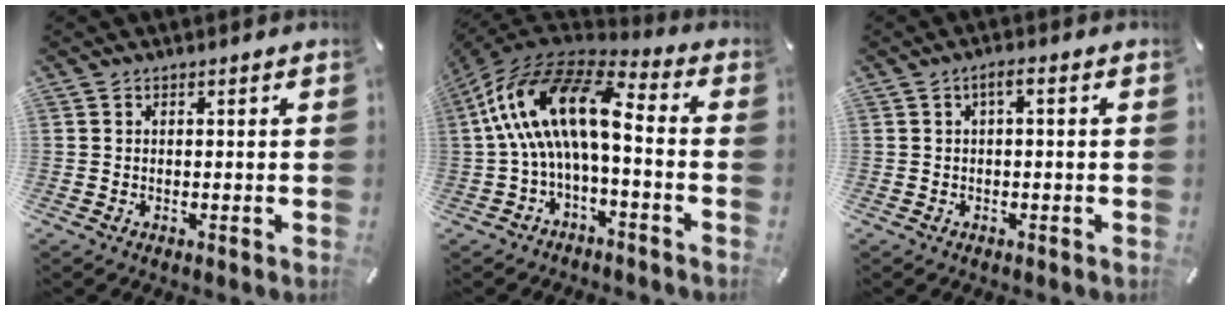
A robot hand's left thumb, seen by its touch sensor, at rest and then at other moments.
{"total": 18.0, "force": [0.6, 8.5, 15.9], "torque": [-0.321, 0.007, 0.009]}
{"total": 2.1, "force": [-0.4, 0.4, 2.0], "torque": [-0.036, 0.005, -0.009]}